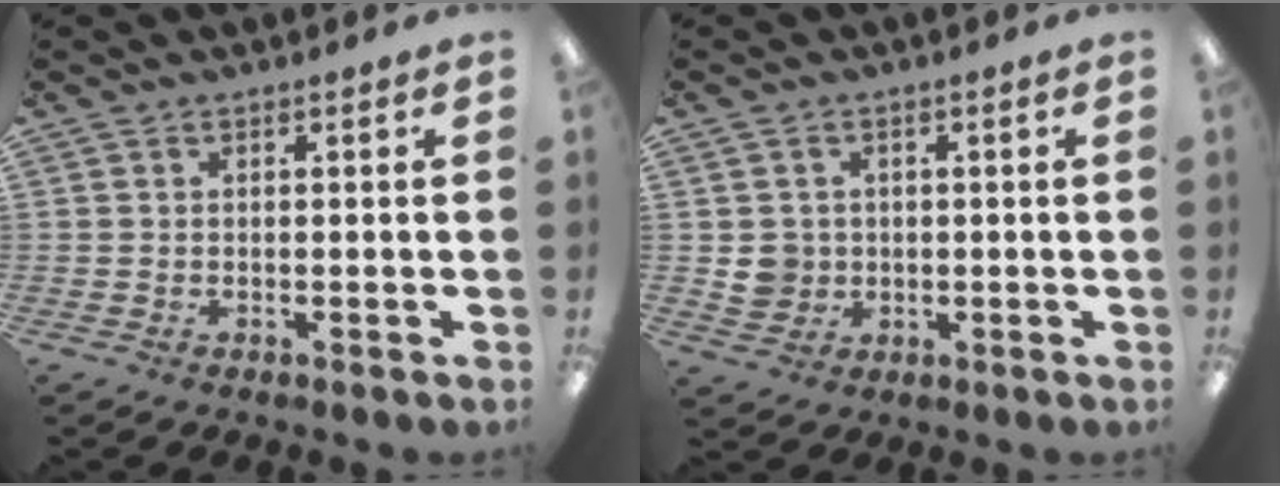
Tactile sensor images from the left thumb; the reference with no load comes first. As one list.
[{"total": 4.3, "force": [0.4, 4.2, 0.8], "torque": [-0.007, 0.003, 0.008]}]